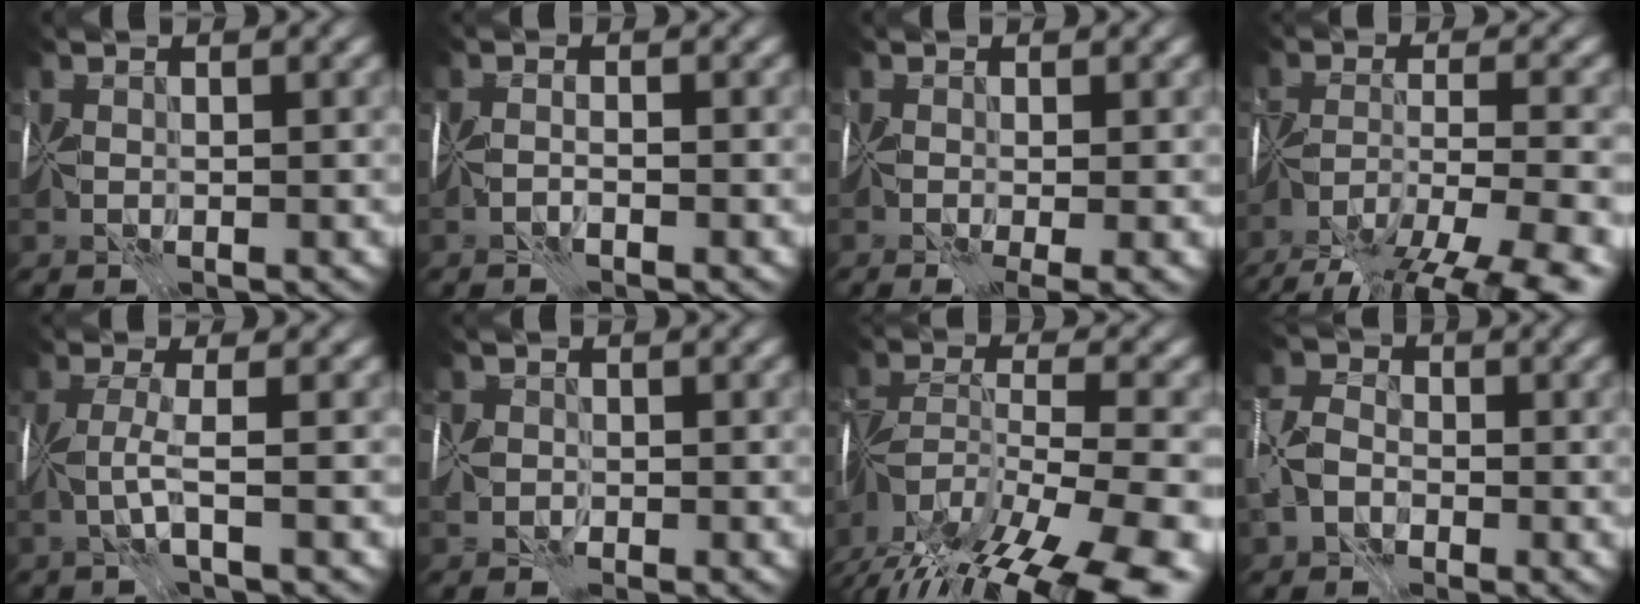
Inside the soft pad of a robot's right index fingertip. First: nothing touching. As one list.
[{"total": 1.0, "force": [-0.9, -0.1, 0.5], "torque": [-0.011, -0.003, -0.023]}, {"total": 4.6, "force": [-1.3, 1.9, 4.0], "torque": [-0.054, -0.009, -0.006]}, {"total": 13.7, "force": [-11.0, 3.9, 7.2], "torque": [-0.131, -0.025, -0.147]}, {"total": 2.1, "force": [-0.4, -0.2, 2.1], "torque": [-0.046, 0.004, -0.012]}, {"total": 2.0, "force": [-1.2, 1.5, 0.6], "torque": [-0.007, -0.001, -0.029]}, {"total": 17.2, "force": [-12.5, 5.4, 10.6], "torque": [-0.194, -0.031, -0.176]}, {"total": 3.5, "force": [-1.4, 2.7, 1.7], "torque": [-0.039, 0.009, -0.035]}]